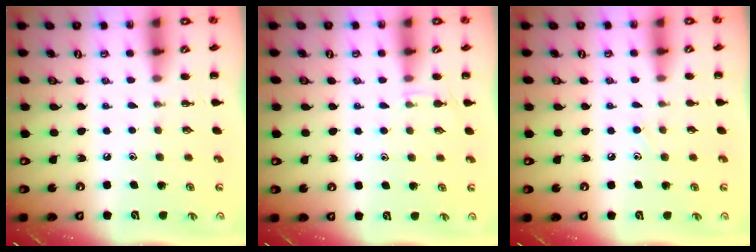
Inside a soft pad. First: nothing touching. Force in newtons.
{"total": 4.3, "press": 3.9, "slide": 1.7}
{"total": 6.4, "press": 6.0, "slide": 2.1}